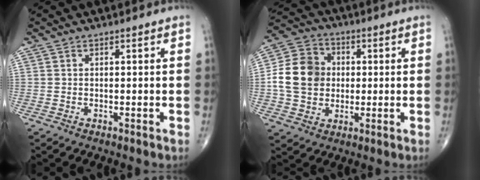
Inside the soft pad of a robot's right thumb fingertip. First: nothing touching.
{"total": 12.6, "force": [0.2, 10.5, 6.8], "torque": [-0.108, 0.018, -0.003]}